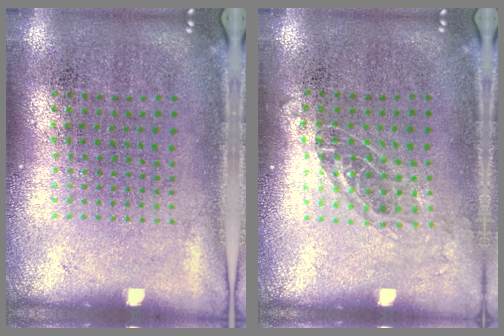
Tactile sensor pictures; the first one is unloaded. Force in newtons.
{"total": 1.0, "press": 0.9, "slide": 0.5}